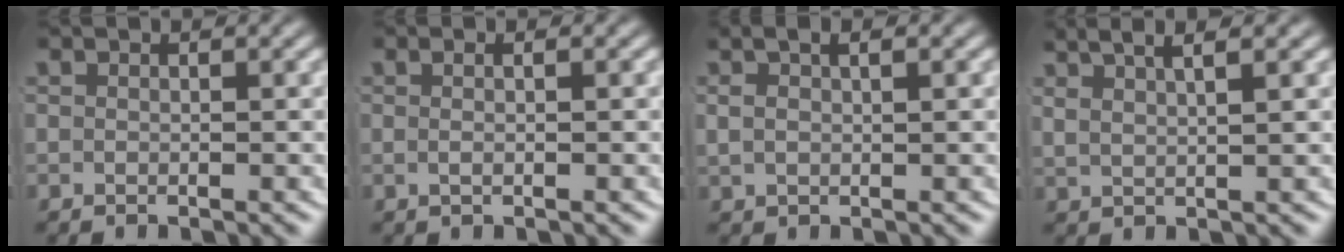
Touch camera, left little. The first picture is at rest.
{"total": 1.0, "force": [-0.2, -0.2, 1.0], "torque": [-0.015, -0.002, -0.002]}
{"total": 3.0, "force": [1.4, 1.4, 2.3], "torque": [-0.035, 0.011, 0.026]}
{"total": 5.3, "force": [3.8, 1.3, 3.4], "torque": [-0.053, 0.014, 0.065]}